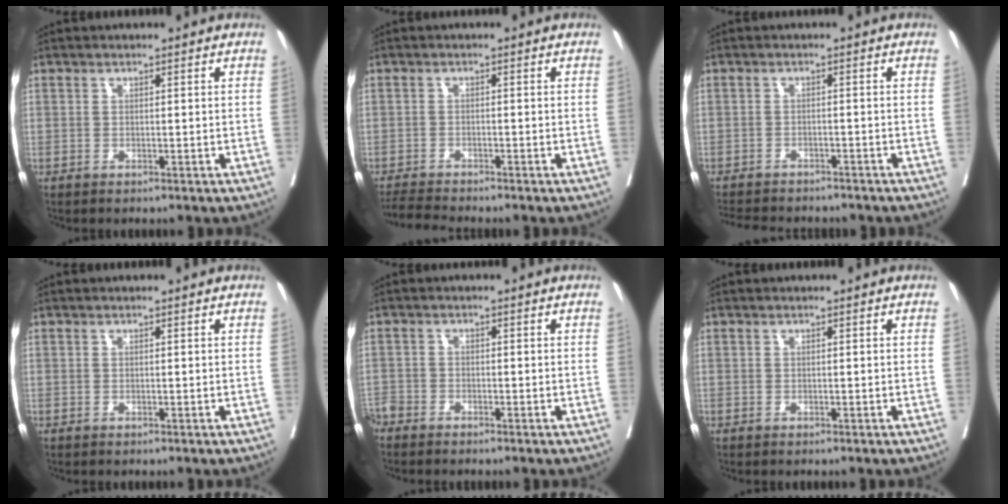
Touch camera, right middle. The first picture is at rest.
{"total": 3.6, "force": [-3.5, -0.7, 0.7], "torque": [-0.012, -0.020, -0.064]}
{"total": 10.7, "force": [-9.5, 3.1, 3.9], "torque": [-0.073, -0.009, -0.123]}
{"total": 0.0}
{"total": 2.9, "force": [-2.8, 0.4, 0.5], "torque": [-0.005, -0.007, -0.058]}
{"total": 0.0}